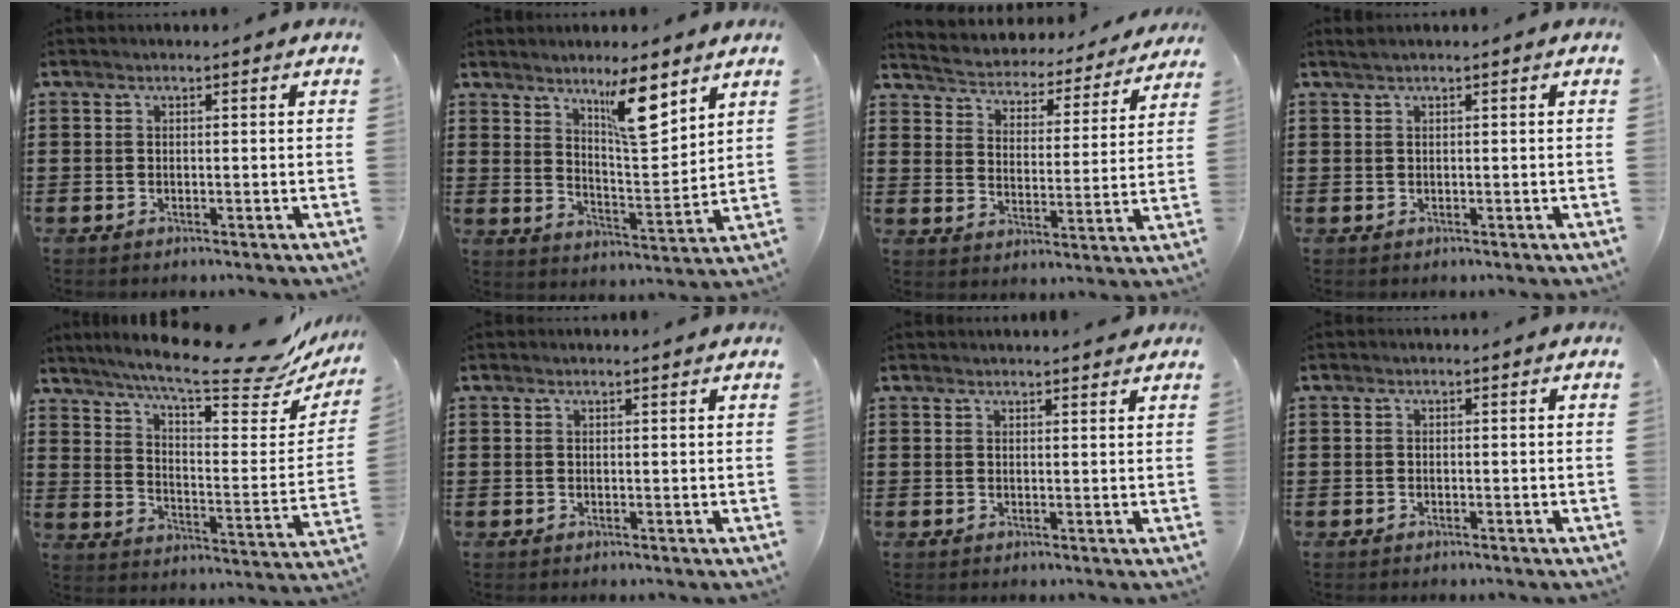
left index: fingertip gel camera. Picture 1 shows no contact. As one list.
[{"total": 9.6, "force": [6.9, 2.2, 6.4], "torque": [-0.100, -0.029, 0.113]}, {"total": 3.3, "force": [3.3, 0.3, -0.1], "torque": [-0.022, -0.032, 0.046]}, {"total": 0.8, "force": [0.5, -0.1, 0.5], "torque": [-0.009, 0.000, 0.010]}, {"total": 11.5, "force": [9.7, 0.4, 6.2], "torque": [-0.132, -0.066, 0.158]}, {"total": 0.8, "force": [0.7, 0.0, 0.3], "torque": [-0.008, -0.001, 0.014]}, {"total": 1.5, "force": [1.5, 0.1, 0.2], "torque": [-0.008, 0.001, 0.029]}, {"total": 0.0}]